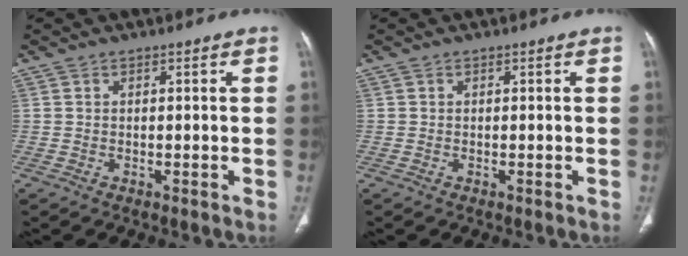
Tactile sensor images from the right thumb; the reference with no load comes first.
{"total": 0.0}